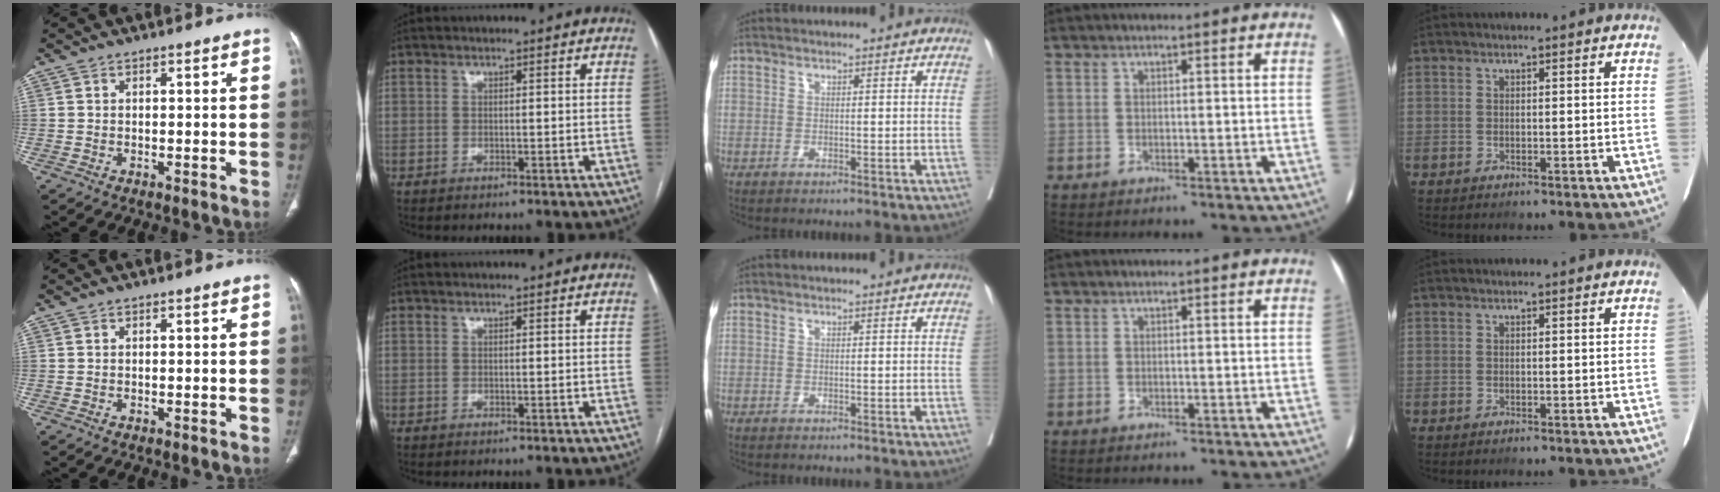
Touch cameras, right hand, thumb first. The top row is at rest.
{}